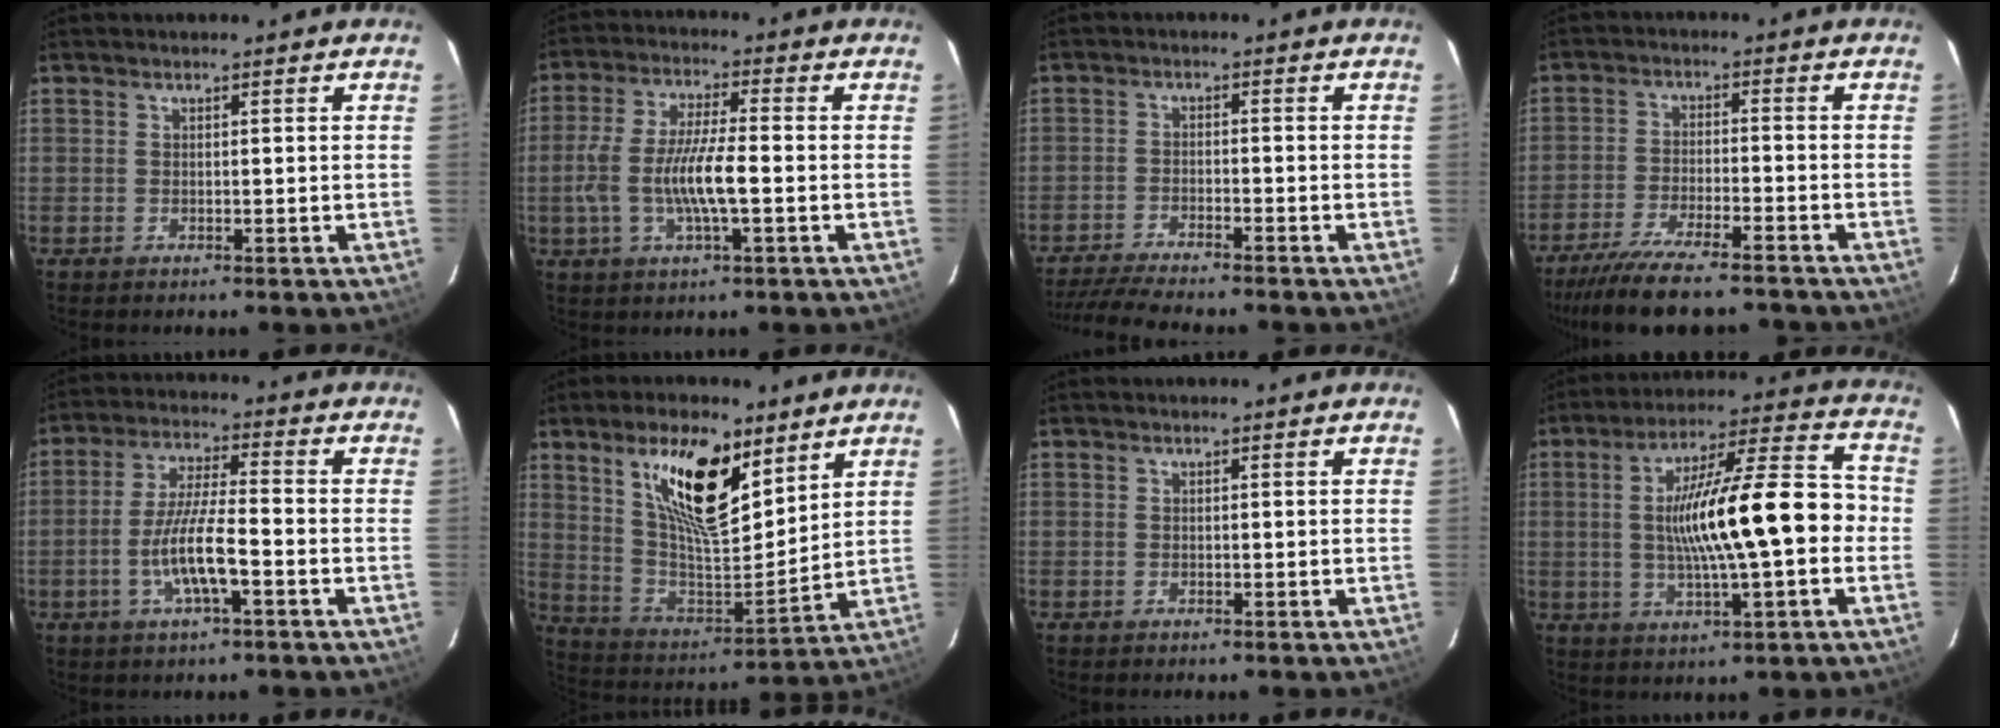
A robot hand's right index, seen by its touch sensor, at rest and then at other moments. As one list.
[{"total": 10.3, "force": [-2.2, 1.8, 9.9], "torque": [-0.198, -0.004, -0.042]}, {"total": 10.9, "force": [-10.1, 0.2, 4.0], "torque": [-0.098, -0.015, -0.166]}, {"total": 14.9, "force": [-13.4, 2.0, 6.3], "torque": [-0.139, -0.026, -0.216]}, {"total": 9.2, "force": [-3.6, 1.2, 8.4], "torque": [-0.167, -0.002, -0.065]}, {"total": 17.1, "force": [10.2, 6.3, 12.2], "torque": [-0.217, -0.004, 0.193]}, {"total": 0.0}, {"total": 16.3, "force": [-0.9, 2.5, 16.1], "torque": [-0.262, 0.013, -0.011]}]